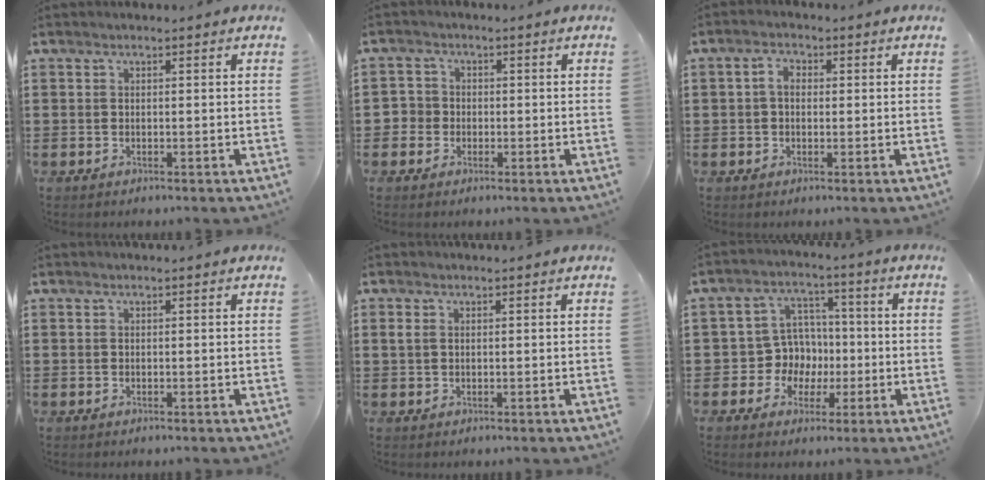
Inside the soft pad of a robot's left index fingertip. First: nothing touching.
{"total": 2.4, "force": [-0.6, 2.3, 0.3], "torque": [-0.017, 0.004, -0.017]}
{"total": 2.7, "force": [0.2, 1.9, 2.0], "torque": [-0.043, 0.010, 0.001]}
{"total": 0.0}
{"total": 1.2, "force": [0.3, 0.7, 0.9], "torque": [-0.028, 0.003, 0.003]}
{"total": 7.4, "force": [-0.5, 7.1, 2.0], "torque": [-0.070, 0.012, -0.006]}